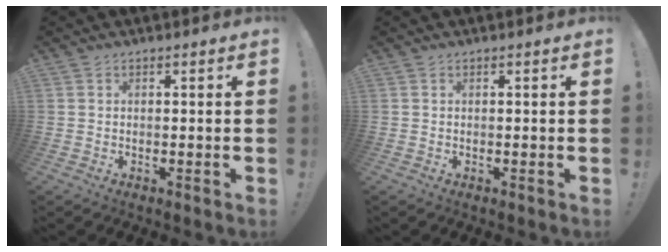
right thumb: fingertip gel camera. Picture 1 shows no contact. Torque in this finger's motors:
{"motor_torque": [-0.02, -0.02, 0.00, 0.00, 0.00]}